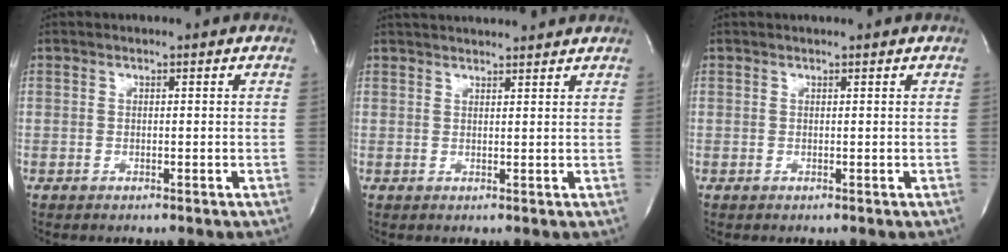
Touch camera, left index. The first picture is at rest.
{"total": 9.4, "force": [8.9, 0.6, 2.7], "torque": [-0.044, 0.028, 0.118]}
{"total": 1.7, "force": [1.7, -0.1, 0.5], "torque": [-0.009, 0.011, 0.022]}